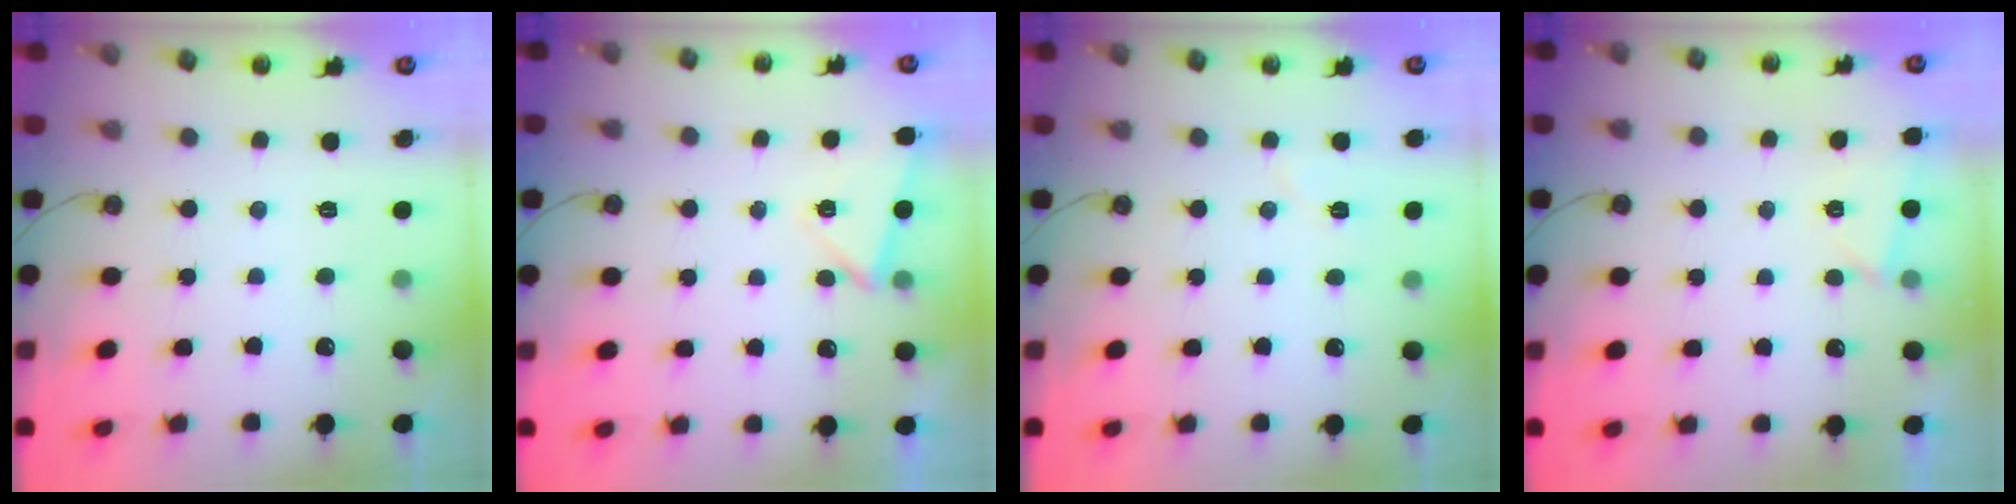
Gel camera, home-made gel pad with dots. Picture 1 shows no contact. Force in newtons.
{"total": 3.0, "press": 2.8, "slide": 1.1}
{"total": 4.8, "press": 4.7, "slide": 1.2}
{"total": 1.9, "press": 1.8, "slide": 0.6}